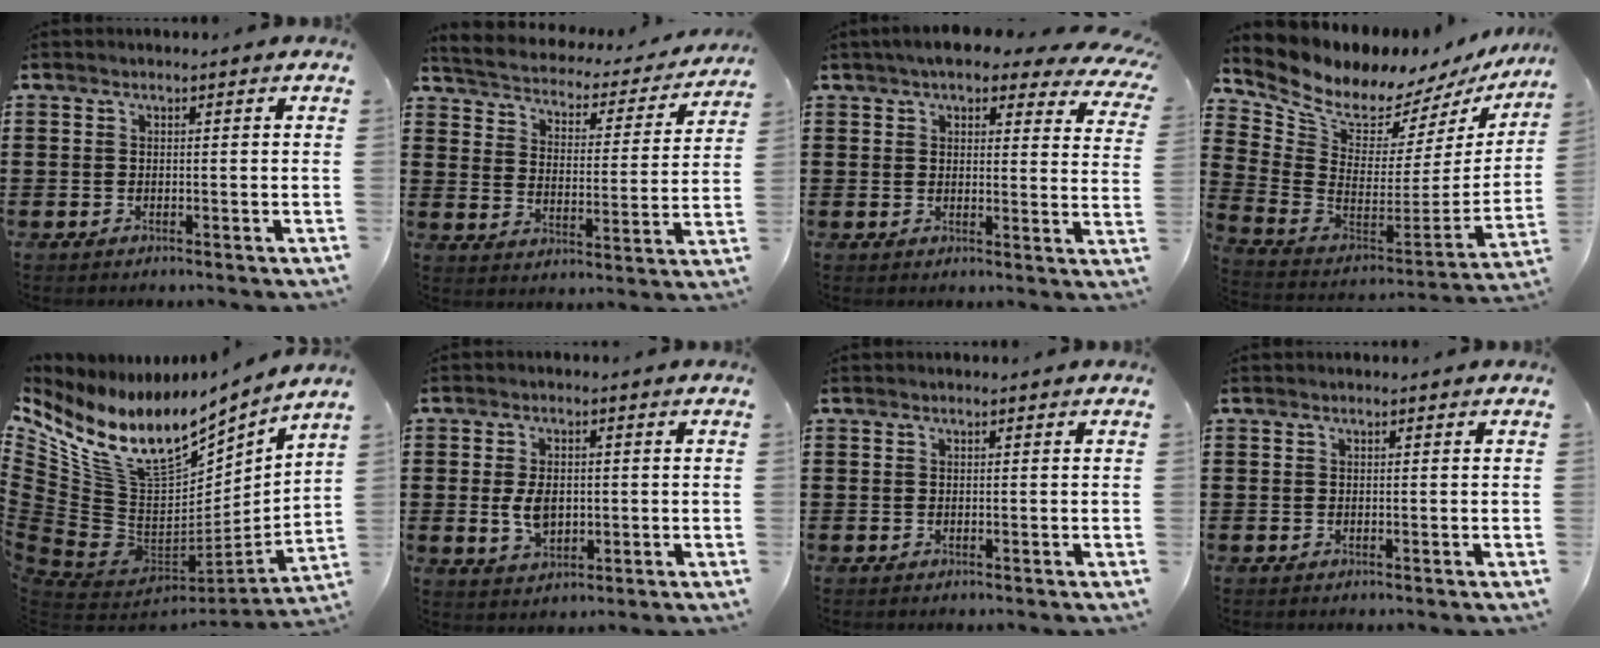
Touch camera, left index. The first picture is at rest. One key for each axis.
{"total": 2.4, "fx": 2.3, "fy": 0.5, "fz": 0.5, "tx": -0.029, "ty": -0.024, "tz": 0.029}
{"total": 5.9, "fx": 4.8, "fy": 1.5, "fz": 3.0, "tx": -0.067, "ty": -0.012, "tz": 0.086}
{"total": 7.5, "fx": 6.6, "fy": 2.9, "fz": 2.2, "tx": -0.087, "ty": -0.057, "tz": 0.114}
{"total": 16.2, "fx": 9.5, "fy": 7.6, "fz": 10.7, "tx": -0.257, "ty": -0.060, "tz": 0.163}
{"total": 5.2, "fx": -0.1, "fy": 3.3, "fz": 4.1, "tx": -0.087, "ty": -0.001, "tz": -0.007}
{"total": 0.0}
{"total": 0.0}